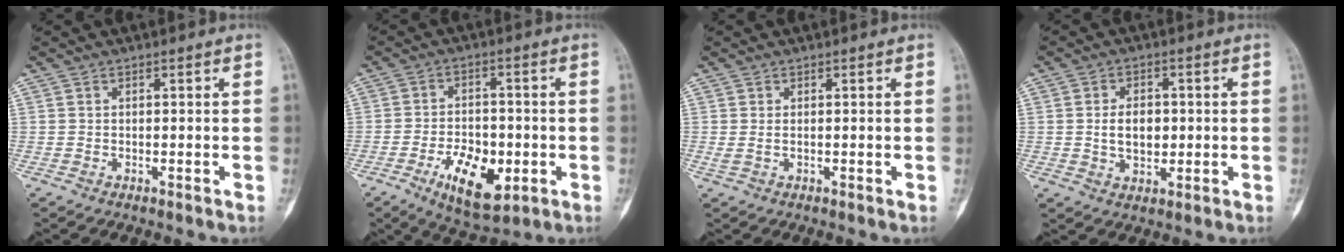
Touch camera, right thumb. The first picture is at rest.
{"total": 11.1, "force": [-4.0, 5.9, 8.6], "torque": [-0.121, 0.009, -0.057]}
{"total": 1.0, "force": [0.1, 0.4, 0.8], "torque": [-0.023, 0.003, 0.008]}
{"total": 6.1, "force": [0.1, 4.1, 4.5], "torque": [-0.055, 0.000, 0.003]}